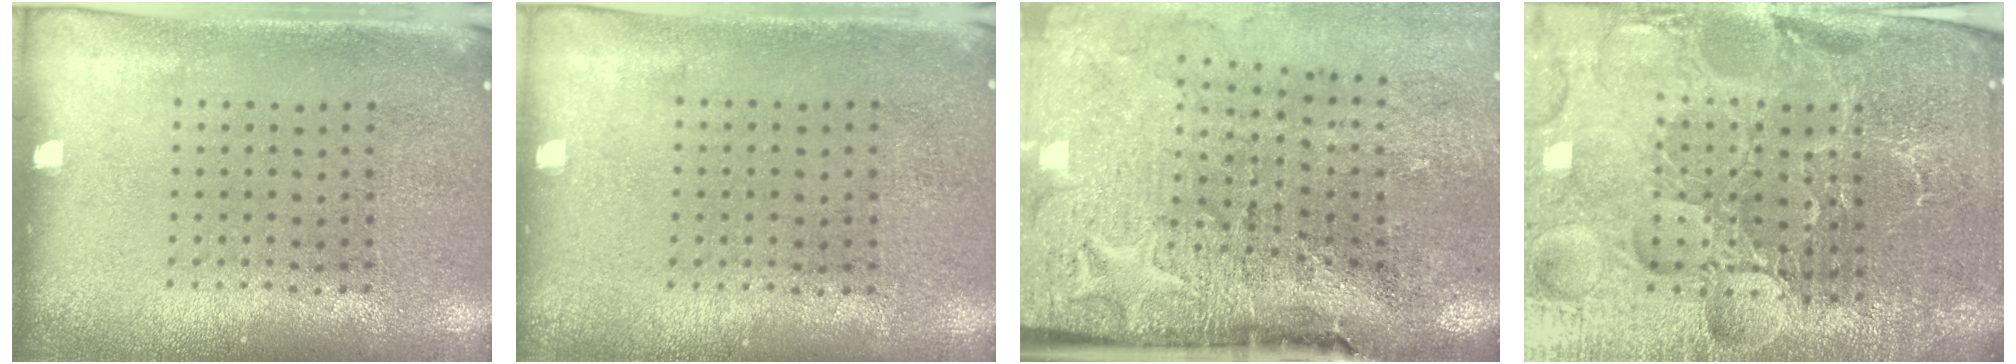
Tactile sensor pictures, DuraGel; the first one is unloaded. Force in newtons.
{"total": 0.0}
{"total": 4.9, "press": 3.8, "slide": 3.0}
{"total": 5.6, "press": 5.2, "slide": 2.1}